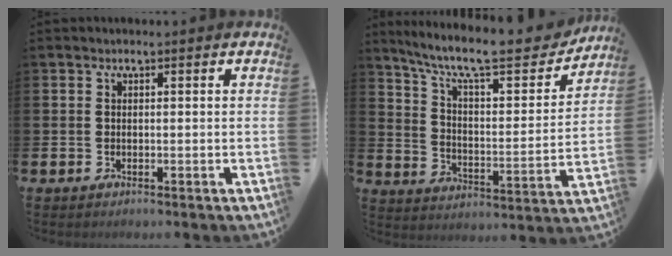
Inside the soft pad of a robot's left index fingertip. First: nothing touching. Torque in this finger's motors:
{"motor_torque": [0.88, -1.25, 0.57, 0.21]}